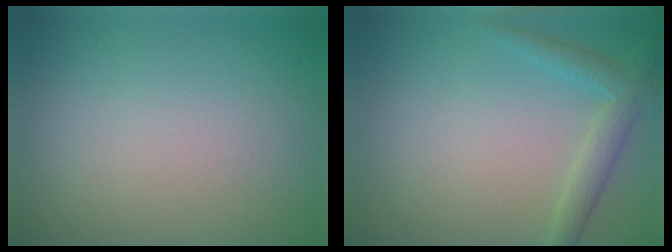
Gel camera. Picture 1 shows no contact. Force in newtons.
{"total": 2.4, "press": 2.4, "slide": 0.2}